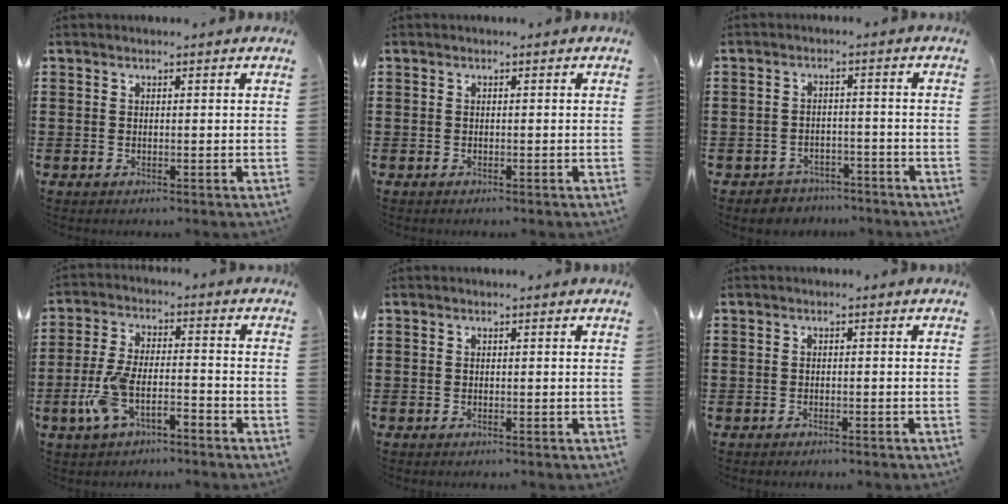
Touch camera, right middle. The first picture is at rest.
{"total": 0.0}
{"total": 3.0, "force": [-2.8, 0.8, -0.3], "torque": [-0.004, 0.003, -0.064]}
{"total": 6.8, "force": [-3.8, 2.3, 5.2], "torque": [-0.127, -0.005, -0.079]}
{"total": 0.0}
{"total": 0.8, "force": [-0.8, 0.1, 0.2], "torque": [-0.006, -0.002, -0.015]}